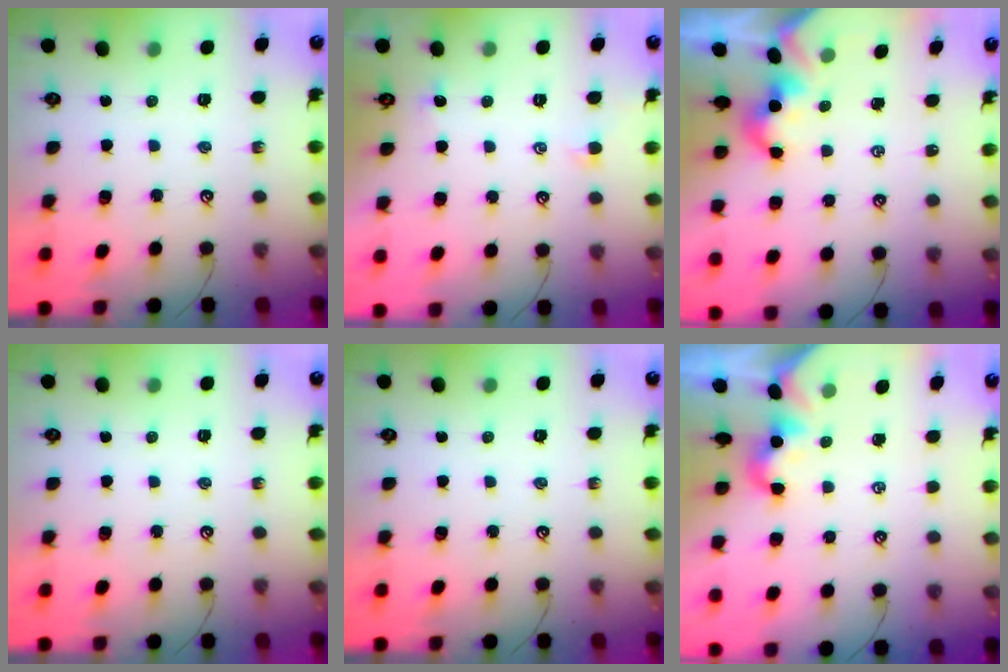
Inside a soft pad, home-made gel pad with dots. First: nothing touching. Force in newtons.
{"total": 0.8, "press": 0.5, "slide": 0.7}
{"total": 2.2, "press": 2.2, "slide": 0.3}
{"total": 0.0}
{"total": 0.0}
{"total": 2.2, "press": 2.1, "slide": 0.3}